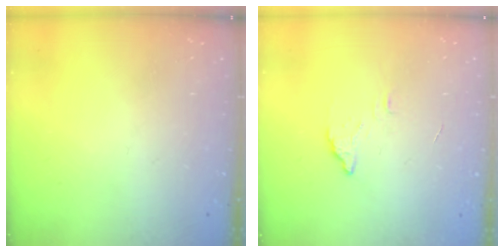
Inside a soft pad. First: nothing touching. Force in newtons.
{"total": 2.8, "press": 2.8, "slide": 0.2}